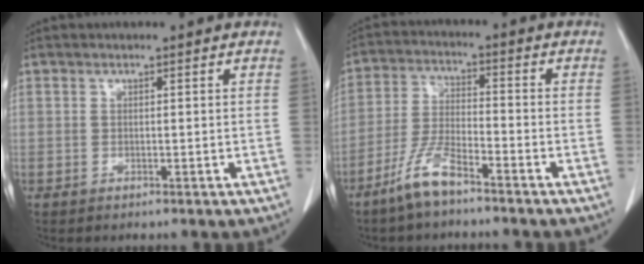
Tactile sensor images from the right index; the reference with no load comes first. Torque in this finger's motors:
{"motor_torque": [0.32, -0.25, 0.19, 0.10]}